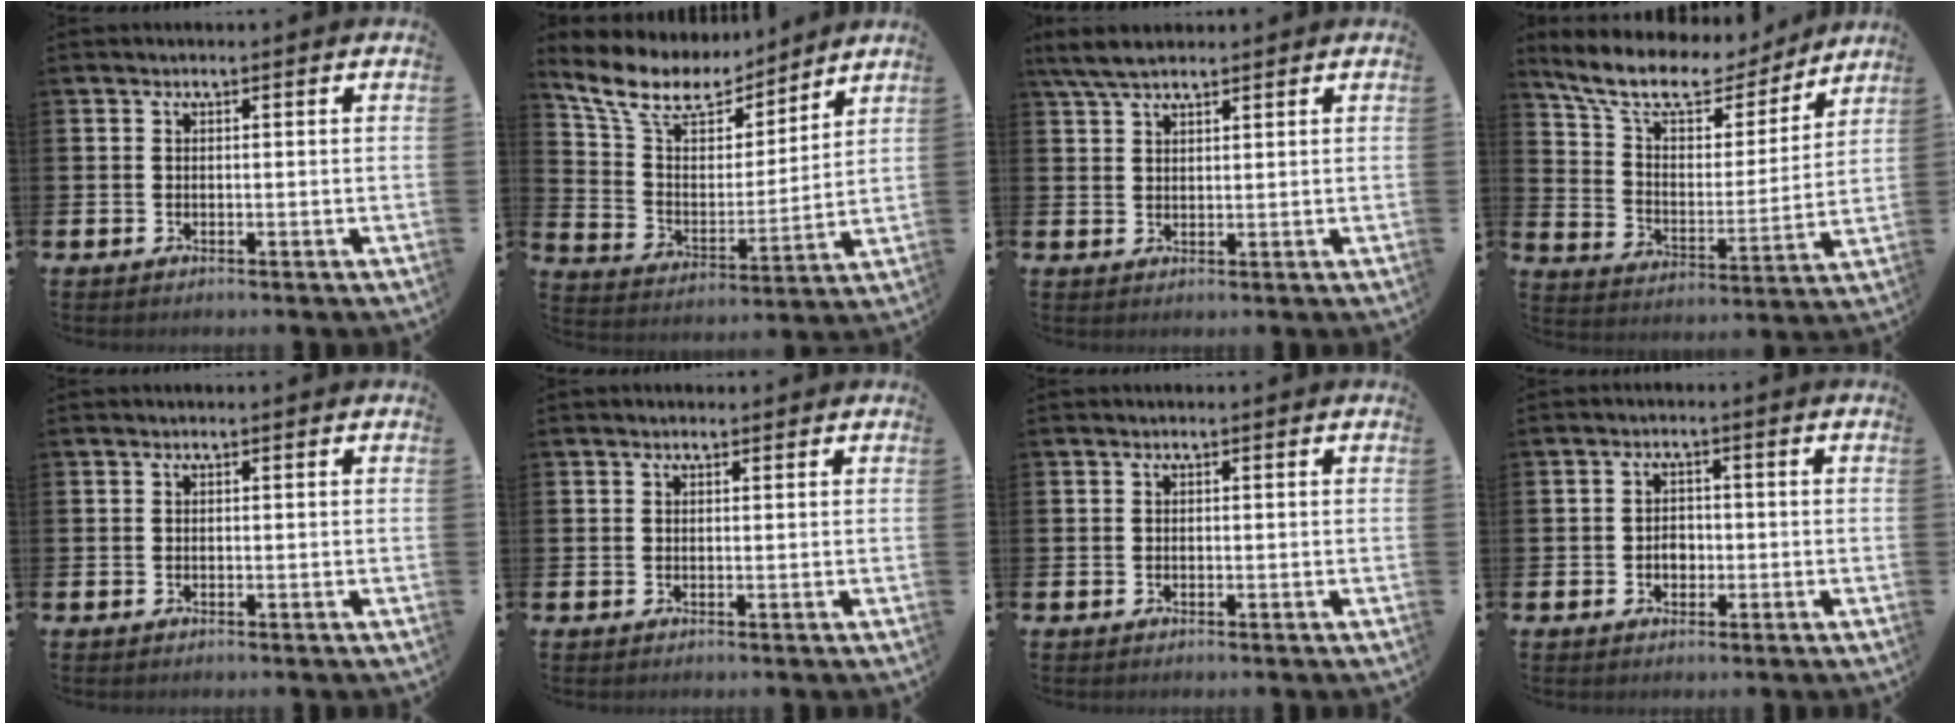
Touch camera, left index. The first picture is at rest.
{"total": 10.8, "force": [9.1, 4.5, 3.7], "torque": [-0.118, -0.053, 0.161]}
{"total": 4.9, "force": [4.1, 1.3, 2.3], "torque": [-0.060, -0.004, 0.078]}
{"total": 11.1, "force": [9.3, 4.1, 4.4], "torque": [-0.127, -0.052, 0.163]}
{"total": 0.0}
{"total": 0.8, "force": [0.7, 0.3, 0.3], "torque": [0.004, -0.001, 0.010]}
{"total": 0.0}
{"total": 2.3, "force": [-0.5, 1.8, 1.4], "torque": [-0.010, -0.003, -0.015]}